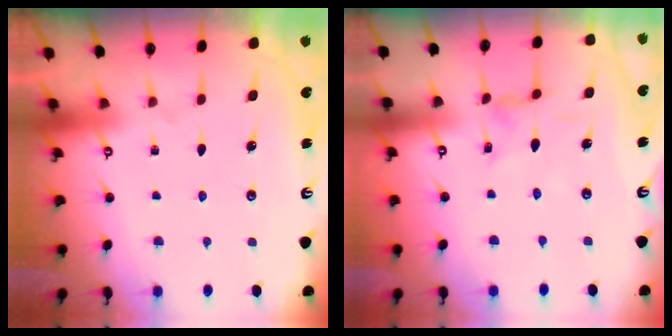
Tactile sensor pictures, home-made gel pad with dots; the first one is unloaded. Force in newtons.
{"total": 1.9, "press": 1.9, "slide": 0.1}